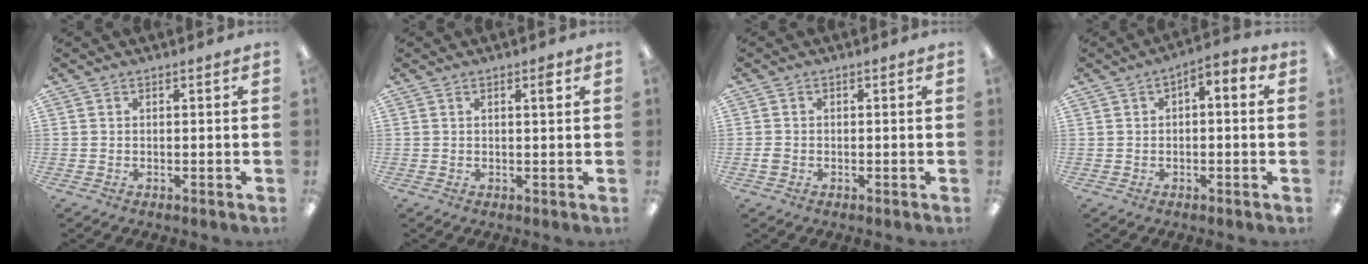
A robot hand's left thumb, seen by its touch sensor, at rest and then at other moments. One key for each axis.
{"total": 2.3, "fx": 1.0, "fy": 0.6, "fz": 2.0, "tx": -0.026, "ty": -0.003, "tz": 0.012}
{"total": 1.8, "fx": -0.6, "fy": 1.4, "fz": 0.9, "tx": -0.015, "ty": 0.003, "tz": -0.011}
{"total": 3.0, "fx": -1.0, "fy": 1.8, "fz": 2.1, "tx": -0.035, "ty": 0.012, "tz": -0.020}